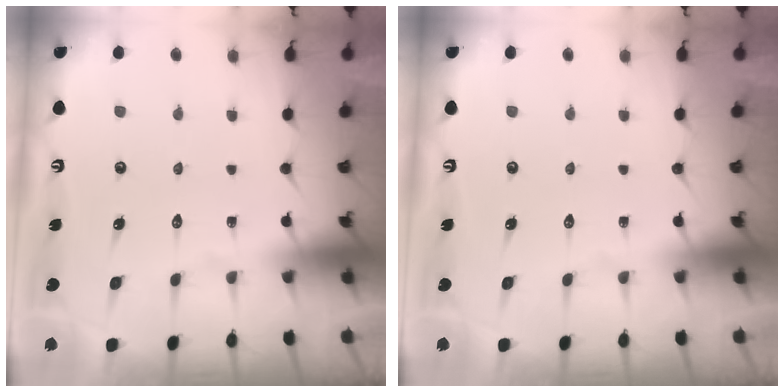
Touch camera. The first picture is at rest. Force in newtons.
{"total": 0.0}